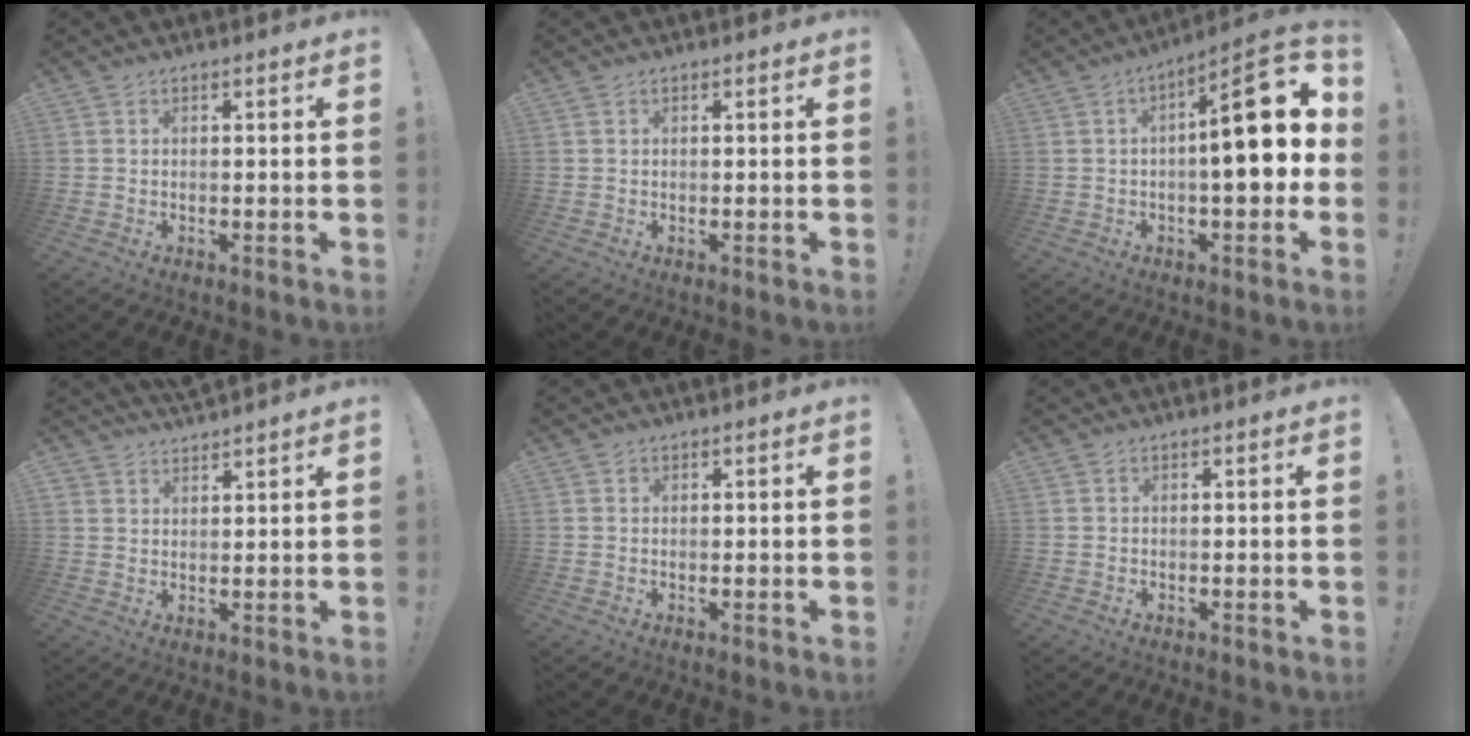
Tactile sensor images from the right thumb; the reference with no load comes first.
{"total": 0.0}
{"total": 18.5, "force": [1.8, 6.5, 17.2], "torque": [-0.216, -0.007, 0.023]}
{"total": 3.3, "force": [3.2, 0.8, -0.1], "torque": [0.008, -0.023, 0.060]}
{"total": 0.5, "force": [0.3, 0.4, 0.0], "torque": [0.005, -0.002, 0.006]}
{"total": 0.0}